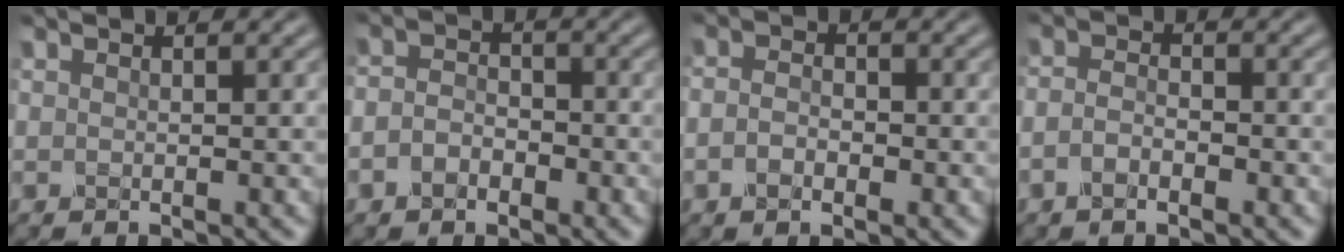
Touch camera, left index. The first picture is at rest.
{"total": 2.5, "force": [-1.2, 1.8, 1.3], "torque": [-0.024, 0.003, -0.030]}
{"total": 2.1, "force": [-0.7, 1.2, 1.5], "torque": [-0.030, 0.000, -0.018]}
{"total": 2.0, "force": [-1.0, 0.9, 1.5], "torque": [-0.029, 0.002, -0.024]}